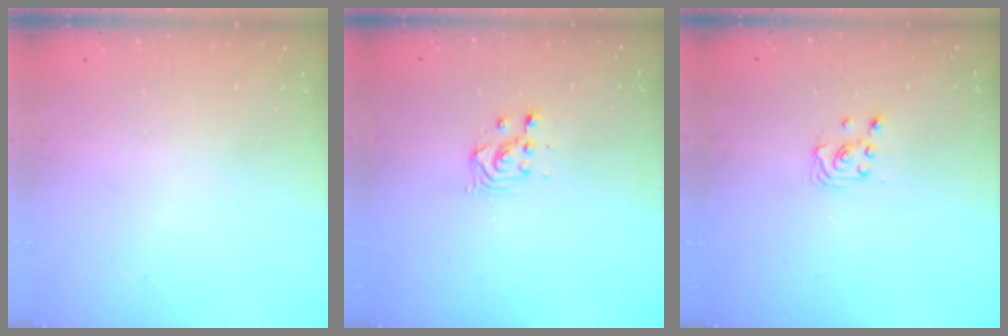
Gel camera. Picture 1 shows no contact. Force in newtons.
{"total": 2.9, "press": 2.9, "slide": 0.1}
{"total": 2.6, "press": 2.6, "slide": 0.2}